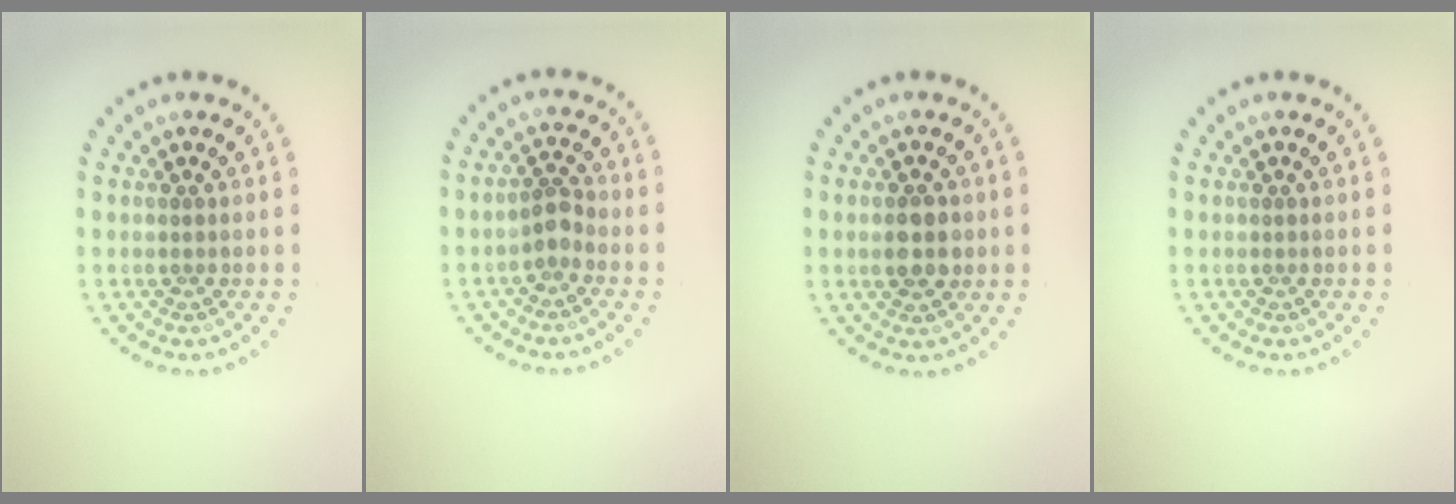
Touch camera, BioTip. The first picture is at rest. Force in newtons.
{"total": 1.7, "press": 1.4, "slide": 1.0}
{"total": 2.9, "press": 2.9, "slide": 0.0}
{"total": 0.0}